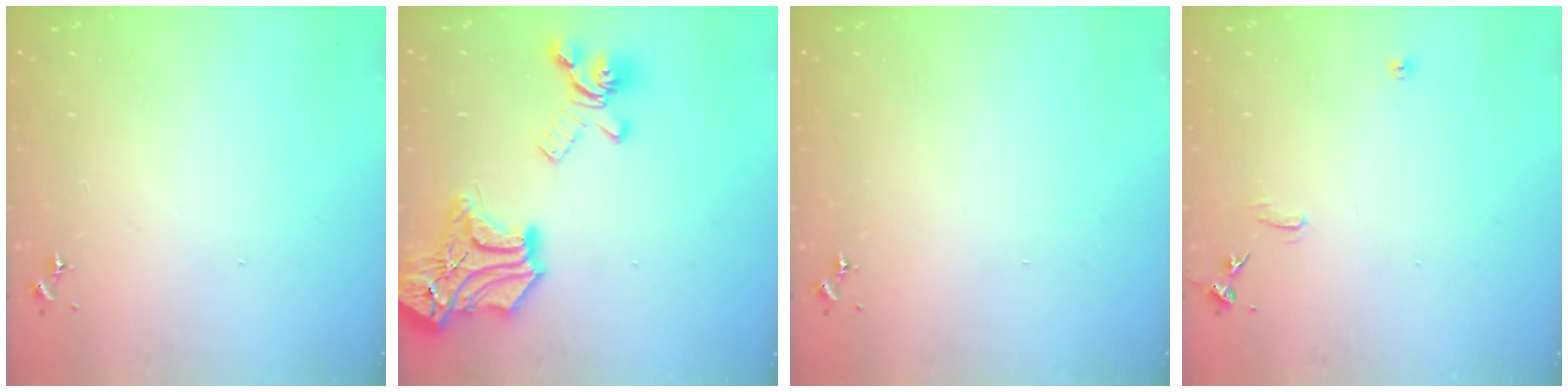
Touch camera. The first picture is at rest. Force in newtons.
{"total": 24.6, "press": 24.6, "slide": 0.7}
{"total": 0.0}
{"total": 7.5, "press": 7.5, "slide": 0.6}